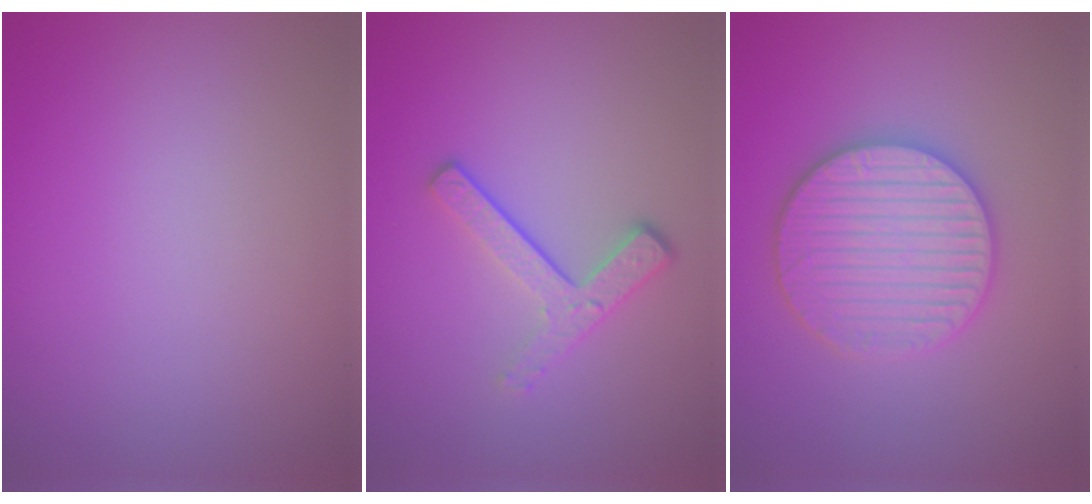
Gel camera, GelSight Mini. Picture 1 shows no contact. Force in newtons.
{"total": 3.3, "press": 2.3, "slide": 2.3}
{"total": 5.9, "press": 5.8, "slide": 1.1}